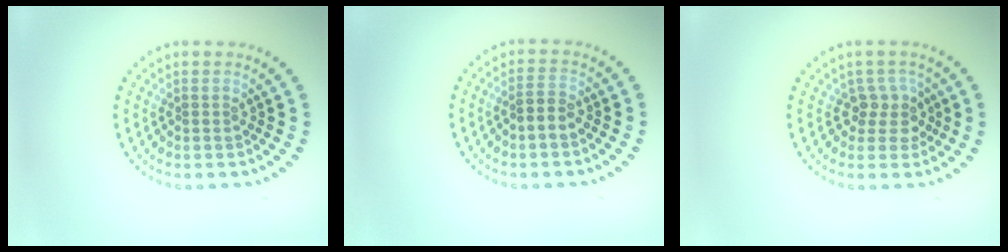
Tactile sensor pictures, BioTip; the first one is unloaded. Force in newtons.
{"total": 1.8, "press": 1.7, "slide": 0.6}
{"total": 2.6, "press": 2.0, "slide": 1.6}